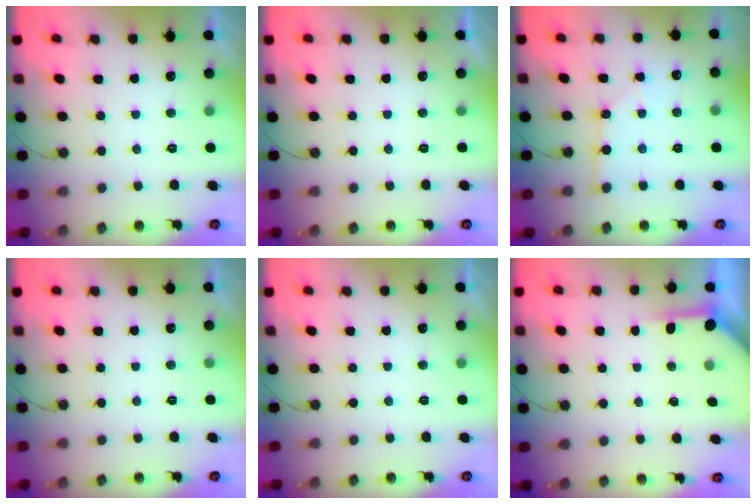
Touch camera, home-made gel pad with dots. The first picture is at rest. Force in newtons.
{"total": 0.0}
{"total": 2.6, "press": 2.6, "slide": 0.3}
{"total": 0.0}
{"total": 0.0}
{"total": 3.6, "press": 3.6, "slide": 0.5}